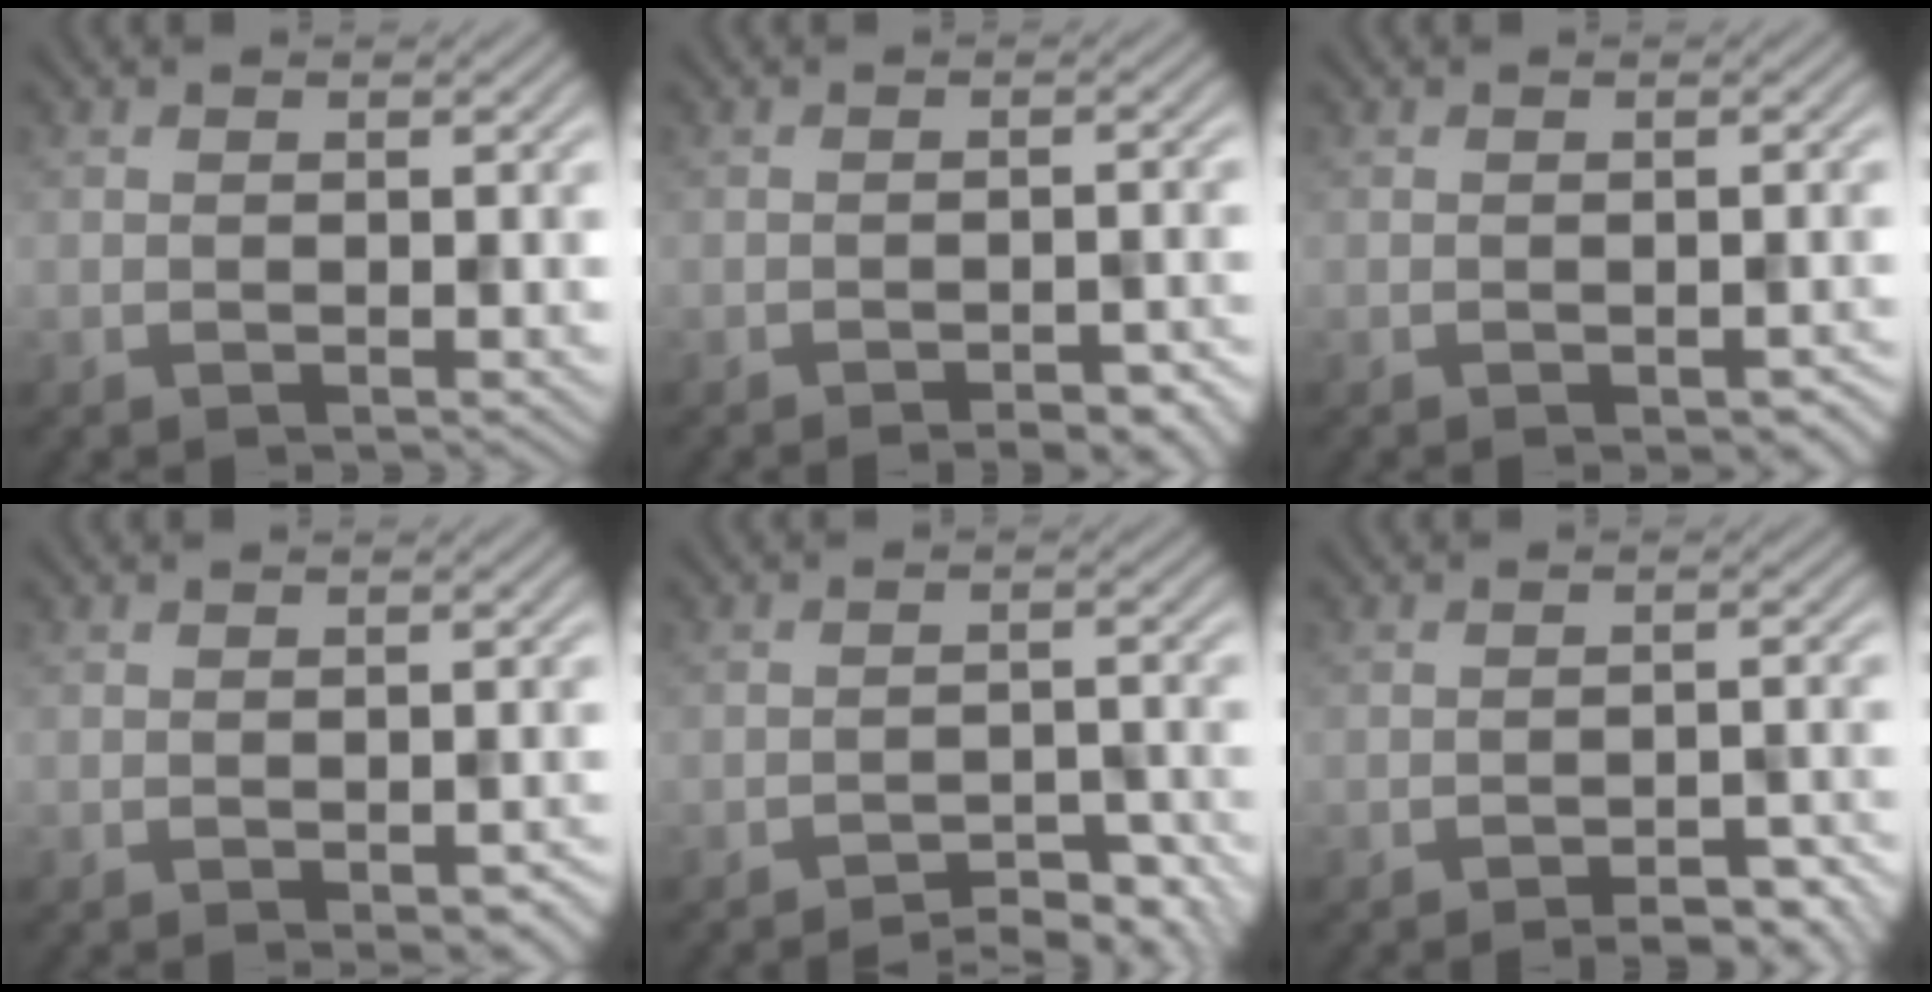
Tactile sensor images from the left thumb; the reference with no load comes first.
{"total": 3.4, "force": [-2.6, 1.0, 2.1], "torque": [-0.032, 0.003, -0.028]}
{"total": 1.6, "force": [-0.9, 0.7, 1.1], "torque": [-0.017, -0.007, -0.006]}
{"total": 2.7, "force": [-1.5, 1.1, 2.0], "torque": [-0.027, -0.008, -0.010]}
{"total": 5.1, "force": [-4.5, 1.1, 2.1], "torque": [-0.031, 0.010, -0.062]}
{"total": 3.9, "force": [-3.1, 1.0, 2.2], "torque": [-0.034, 0.005, -0.038]}